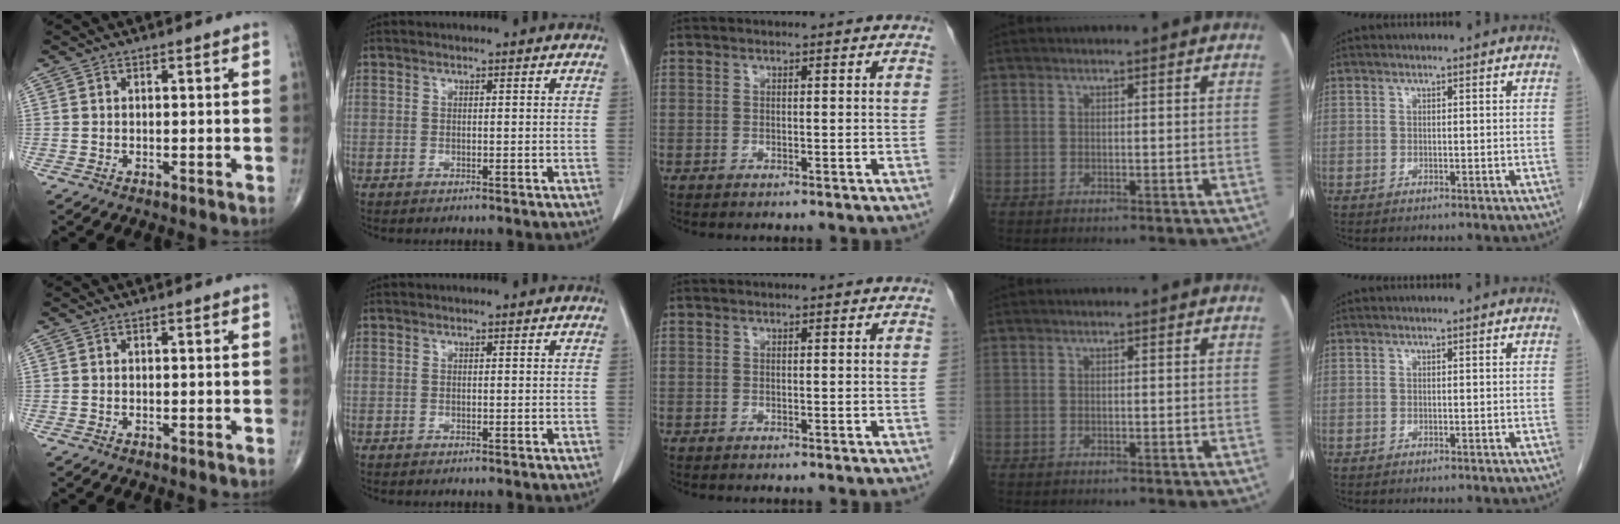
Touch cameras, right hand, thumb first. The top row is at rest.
{}